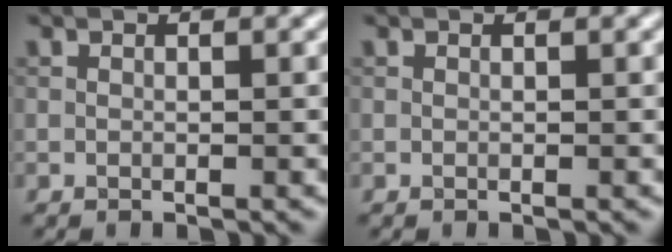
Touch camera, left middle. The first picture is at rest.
{"total": 0.0}